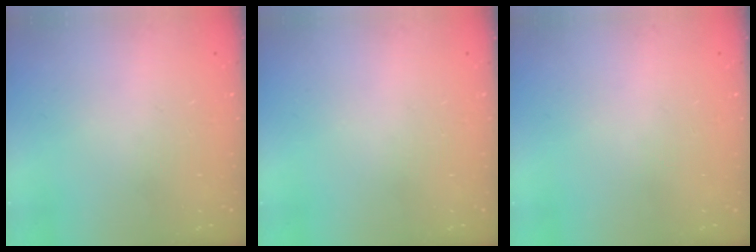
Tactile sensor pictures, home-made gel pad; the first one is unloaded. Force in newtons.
{"total": 0.0}
{"total": 0.0}